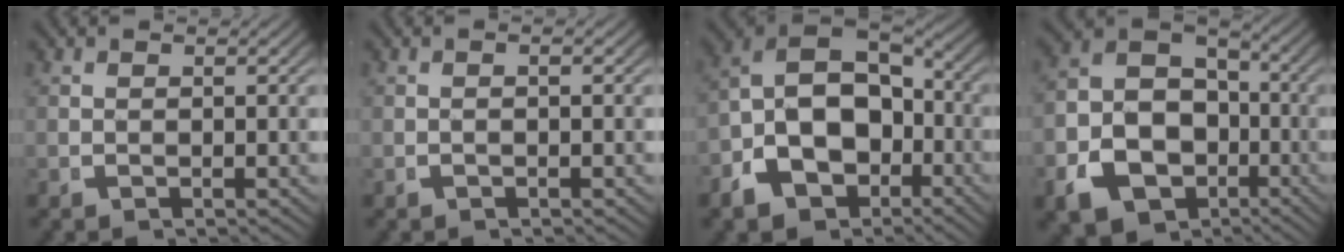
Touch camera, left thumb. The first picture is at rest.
{"total": 0.6, "force": [-0.4, 0.0, 0.5], "torque": [-0.012, 0.007, -0.008]}
{"total": 14.8, "force": [-2.1, 12.0, 8.4], "torque": [-0.188, -0.037, -0.032]}
{"total": 15.8, "force": [-3.7, 13.0, 8.2], "torque": [-0.181, -0.050, -0.055]}